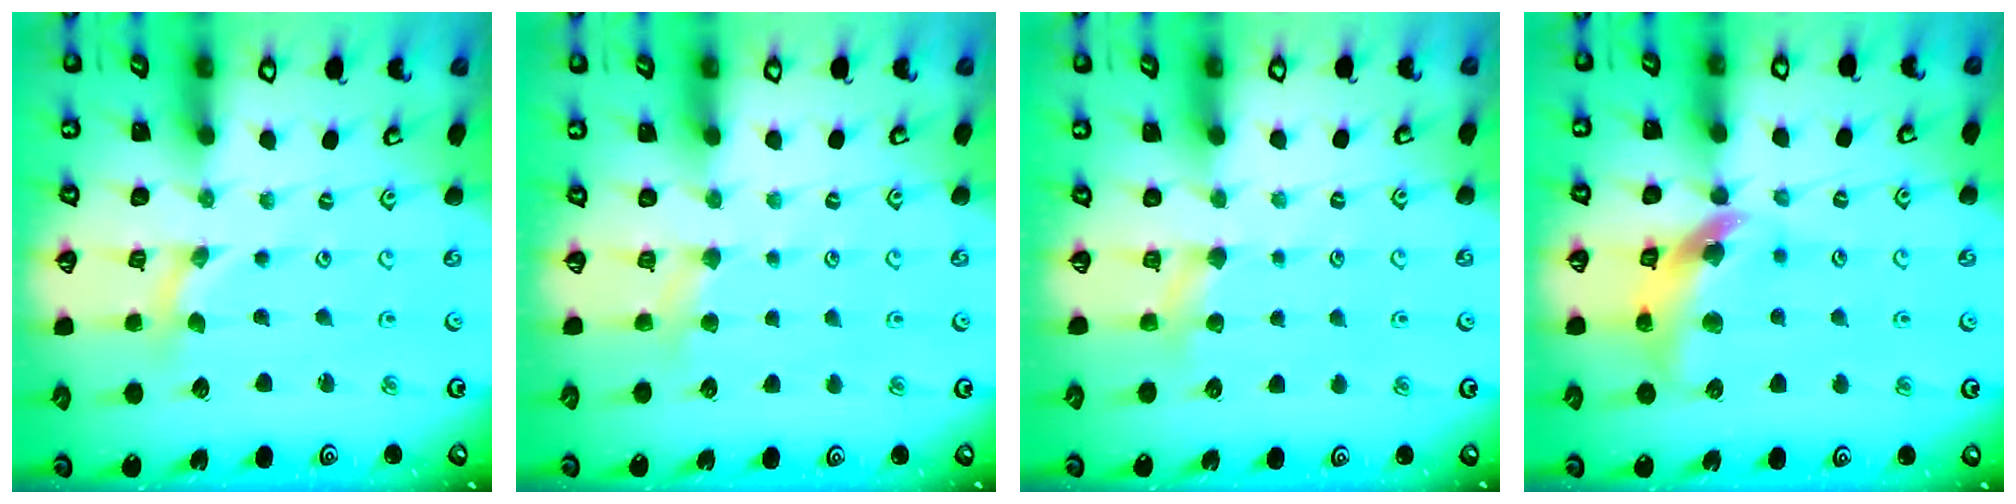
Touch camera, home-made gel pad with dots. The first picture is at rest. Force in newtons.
{"total": 2.9, "press": 2.8, "slide": 0.4}
{"total": 3.6, "press": 3.5, "slide": 0.6}
{"total": 12.2, "press": 12.1, "slide": 1.4}